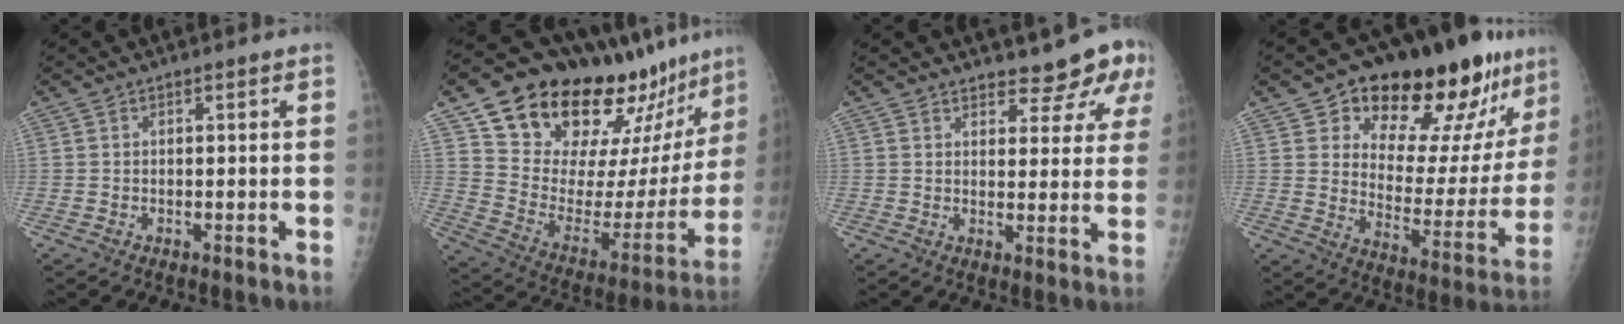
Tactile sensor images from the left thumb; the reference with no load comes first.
{"total": 29.8, "force": [22.7, 11.6, 15.5], "torque": [-0.204, -0.097, 0.337]}
{"total": 7.6, "force": [6.2, 3.0, 3.3], "torque": [-0.009, -0.038, 0.065]}
{"total": 24.8, "force": [16.2, 10.8, 15.3], "torque": [-0.172, -0.070, 0.238]}